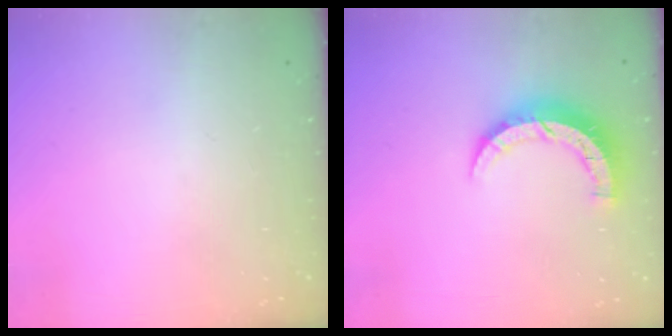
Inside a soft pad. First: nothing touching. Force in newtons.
{"total": 8.0, "press": 7.9, "slide": 0.6}